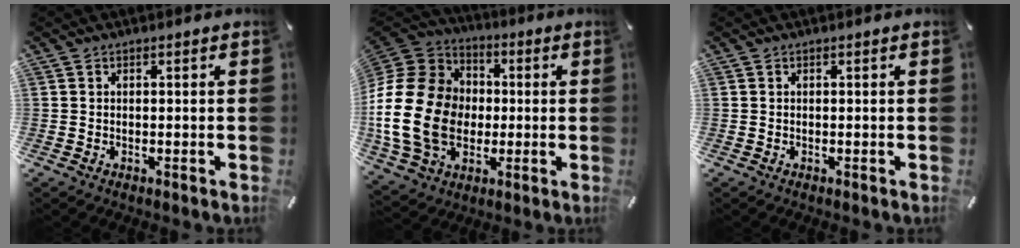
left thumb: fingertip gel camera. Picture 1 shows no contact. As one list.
[{"total": 22.8, "force": [-3.1, 18.3, 13.2], "torque": [-0.273, 0.024, -0.046]}, {"total": 0.0}]